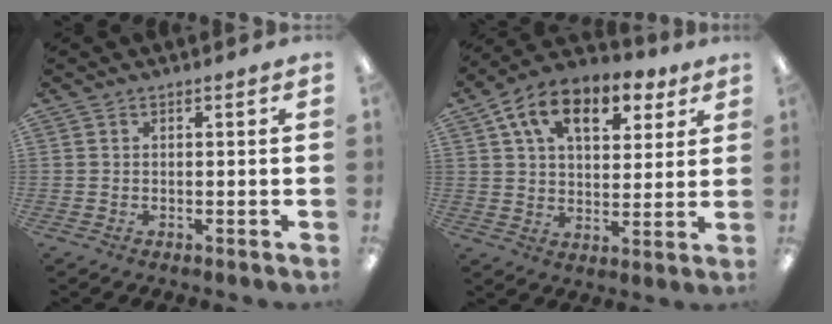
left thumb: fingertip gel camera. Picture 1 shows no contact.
{"total": 13.1, "force": [7.1, 7.5, 8.1], "torque": [-0.126, -0.021, 0.124]}